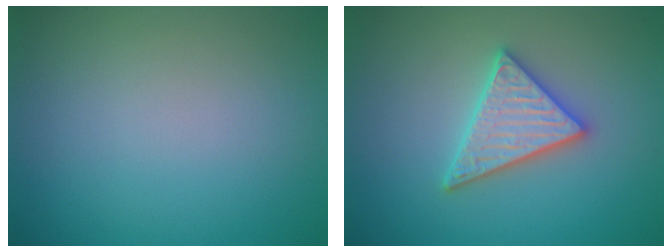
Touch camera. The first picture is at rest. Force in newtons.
{"total": 4.4, "press": 4.4, "slide": 0.4}